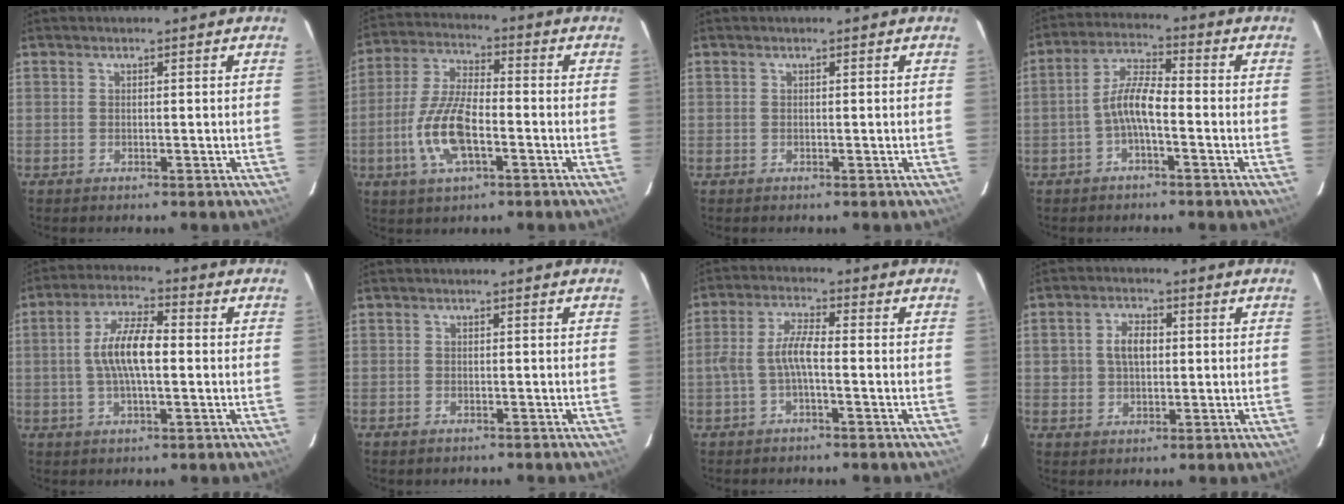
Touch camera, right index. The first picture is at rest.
{"total": 11.9, "force": [-4.0, 4.5, 10.3], "torque": [-0.220, -0.001, -0.076]}
{"total": 0.0}
{"total": 5.9, "force": [-2.1, 1.5, 5.3], "torque": [-0.114, 0.017, -0.042]}
{"total": 9.0, "force": [-0.2, 3.0, 8.5], "torque": [-0.164, 0.012, -0.004]}
{"total": 1.3, "force": [-0.9, 0.8, 0.4], "torque": [-0.011, 0.000, -0.013]}
{"total": 5.0, "force": [-1.6, 1.0, 4.7], "torque": [-0.103, 0.012, -0.029]}
{"total": 5.2, "force": [0.6, 3.7, 3.6], "torque": [-0.063, 0.012, 0.016]}